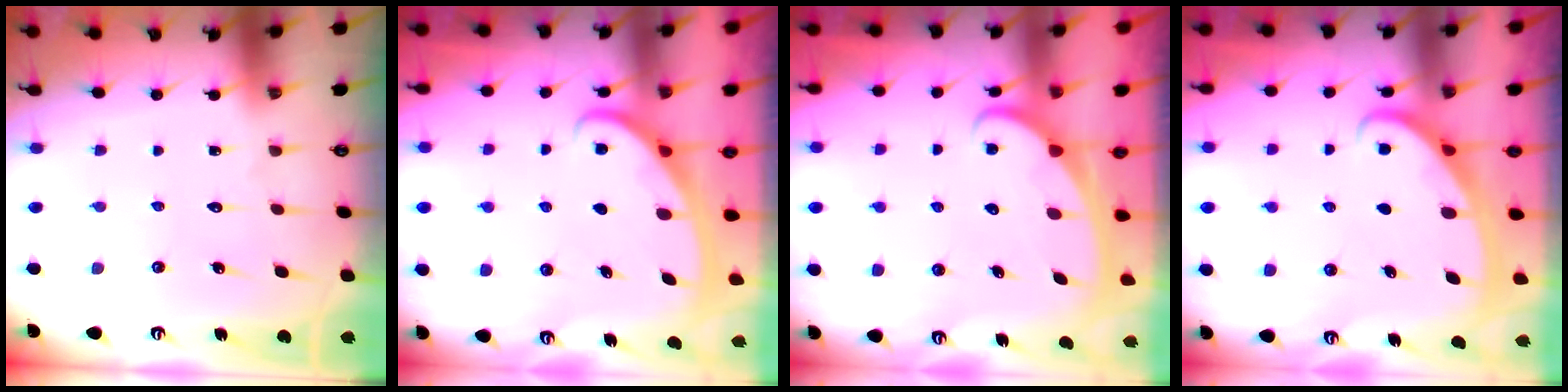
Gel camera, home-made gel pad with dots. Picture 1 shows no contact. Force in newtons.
{"total": 2.8, "press": 2.8, "slide": 0.4}
{"total": 2.5, "press": 2.5, "slide": 0.3}
{"total": 2.6, "press": 2.5, "slide": 0.4}